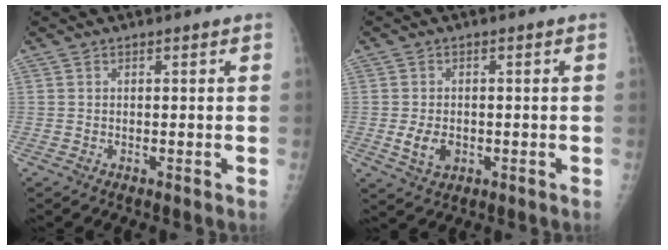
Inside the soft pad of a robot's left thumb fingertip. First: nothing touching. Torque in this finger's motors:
{"motor_torque": [-0.17, 0.20, 0.16, 0.01, 0.04]}